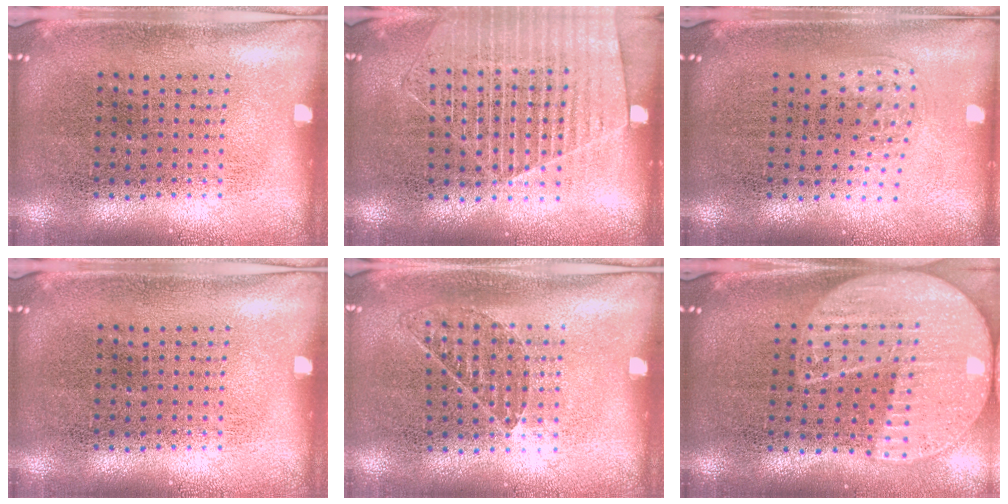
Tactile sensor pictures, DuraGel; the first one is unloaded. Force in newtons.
{"total": 1.6, "press": 1.4, "slide": 0.7}
{"total": 1.0, "press": 0.6, "slide": 0.8}
{"total": 0.0}
{"total": 0.8, "press": 0.7, "slide": 0.3}
{"total": 2.3, "press": 2.0, "slide": 1.1}